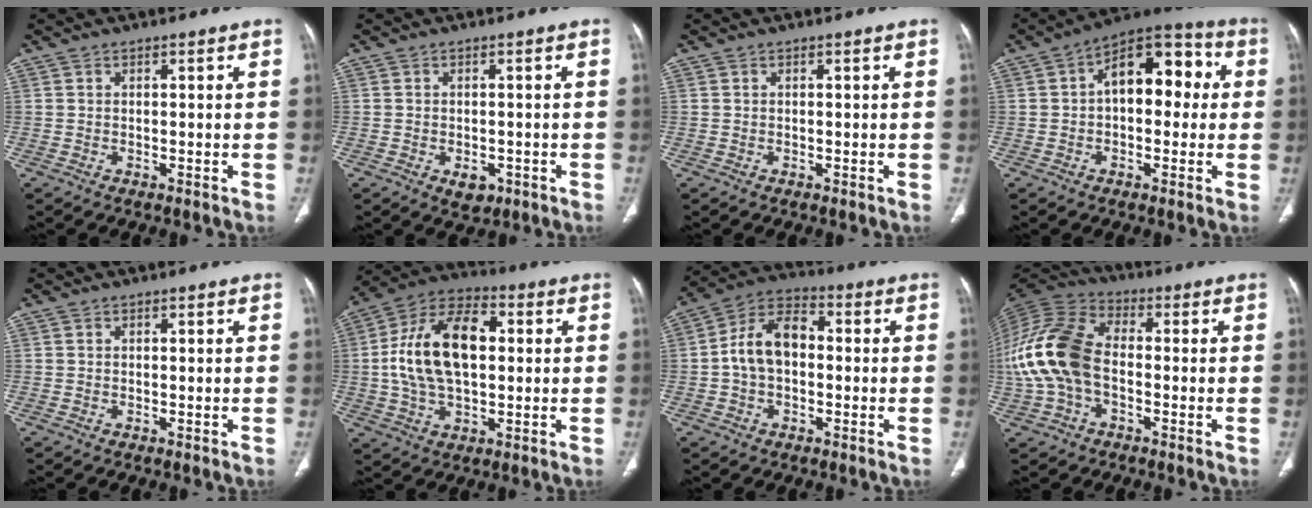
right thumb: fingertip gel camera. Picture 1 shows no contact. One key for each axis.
{"total": 3.2, "fx": -1.3, "fy": 2.2, "fz": 2.0, "tx": -0.018, "ty": 0.003, "tz": -0.010}
{"total": 0.0}
{"total": 13.6, "fx": 1.5, "fy": 8.0, "fz": 10.9, "tx": -0.119, "ty": 0.042, "tz": 0.011}
{"total": 0.0}
{"total": 17.6, "fx": 1.6, "fy": 10.1, "fz": 14.4, "tx": -0.262, "ty": 0.026, "tz": 0.024}
{"total": 10.4, "fx": -0.3, "fy": 6.9, "fz": 7.8, "tx": -0.137, "ty": 0.033, "tz": -0.017}
{"total": 16.1, "fx": -1.9, "fy": 10.1, "fz": 12.5, "tx": -0.272, "ty": 0.034, "tz": -0.039}